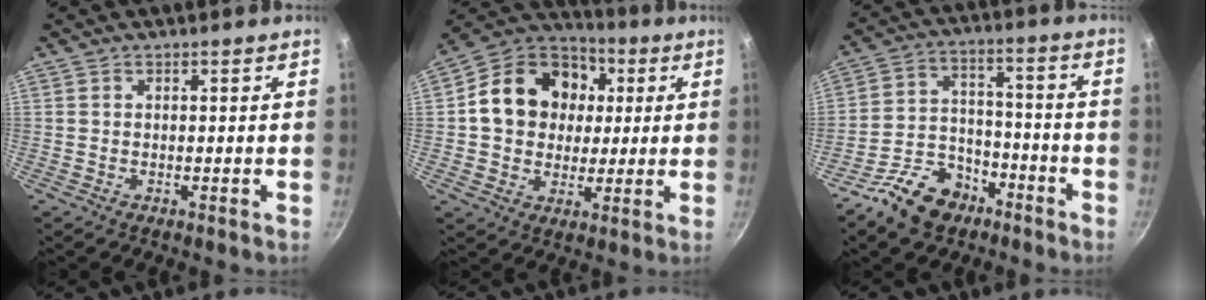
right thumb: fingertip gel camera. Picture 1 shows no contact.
{"total": 18.1, "force": [3.0, 14.8, 10.0], "torque": [-0.142, 0.020, 0.040]}
{"total": 12.4, "force": [-8.2, 7.7, 5.2], "torque": [-0.064, 0.070, -0.142]}